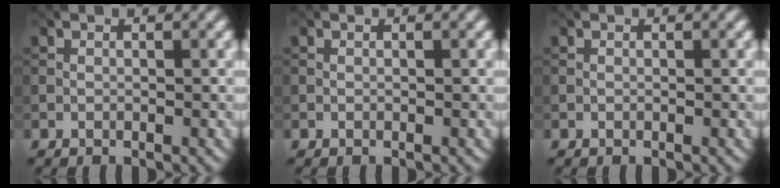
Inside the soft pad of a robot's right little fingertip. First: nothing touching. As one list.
[{"total": 0.0}, {"total": 0.0}]